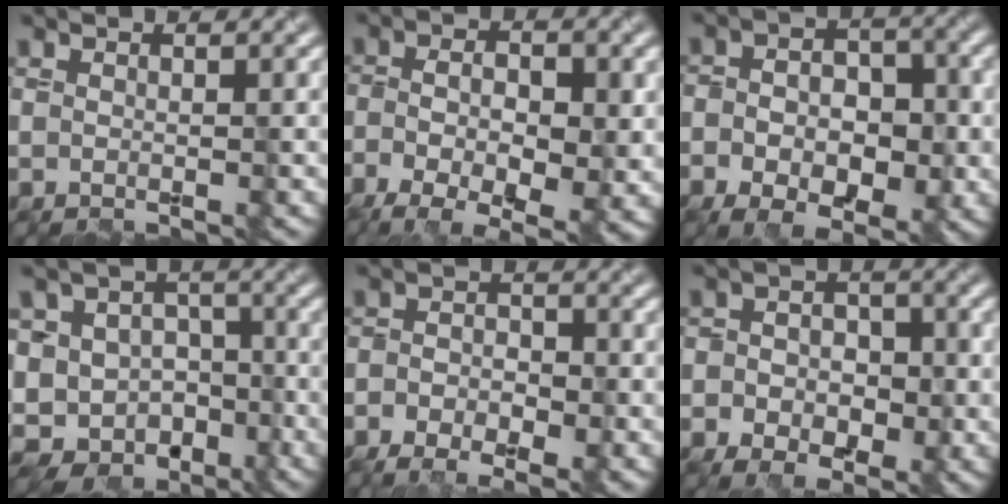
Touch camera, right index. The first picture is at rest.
{"total": 8.4, "force": [-2.9, 3.5, 7.1], "torque": [-0.112, -0.003, -0.039]}
{"total": 7.4, "force": [-3.2, 4.3, 5.1], "torque": [-0.079, -0.001, -0.047]}
{"total": 10.7, "force": [-6.0, 7.8, 4.3], "torque": [-0.060, 0.001, -0.086]}
{"total": 4.8, "force": [-3.1, 2.3, 2.9], "torque": [-0.049, -0.001, -0.043]}
{"total": 5.5, "force": [-2.4, 3.6, 3.3], "torque": [-0.041, -0.001, -0.031]}